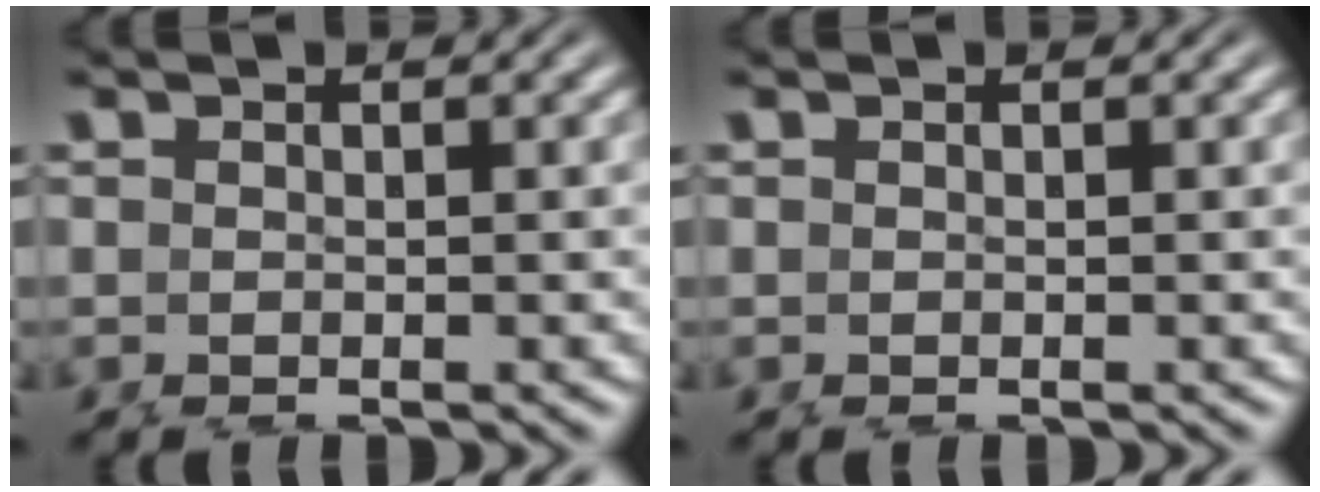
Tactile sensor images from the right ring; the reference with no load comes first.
{"total": 0.0}